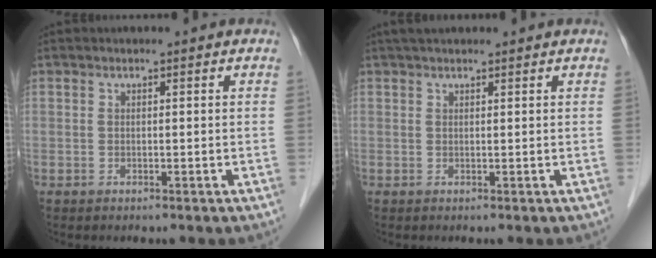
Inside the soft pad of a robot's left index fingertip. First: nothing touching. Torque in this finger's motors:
{"motor_torque": [0.04, -0.46, 0.05, 0.03]}